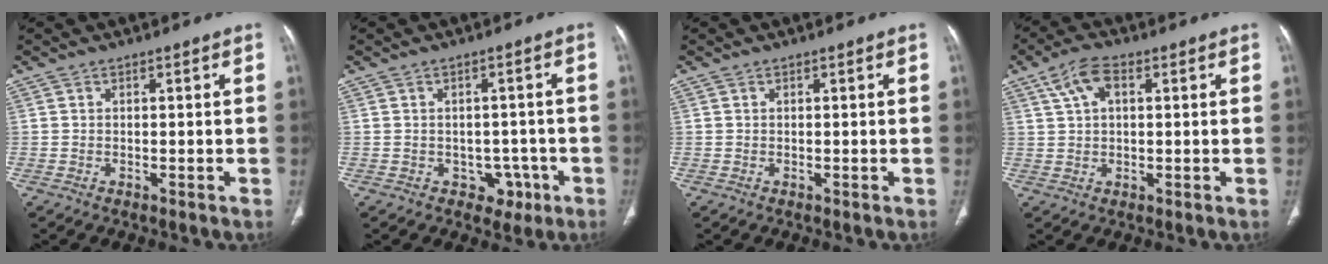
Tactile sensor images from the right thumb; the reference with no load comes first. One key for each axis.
{"total": 4.3, "fx": -1.8, "fy": 3.6, "fz": 1.7, "tx": 0.006, "ty": 0.015, "tz": -0.016}
{"total": 0.0}
{"total": 6.0, "fx": 2.4, "fy": 3.1, "fz": 4.5, "tx": -0.087, "ty": 0.011, "tz": 0.045}